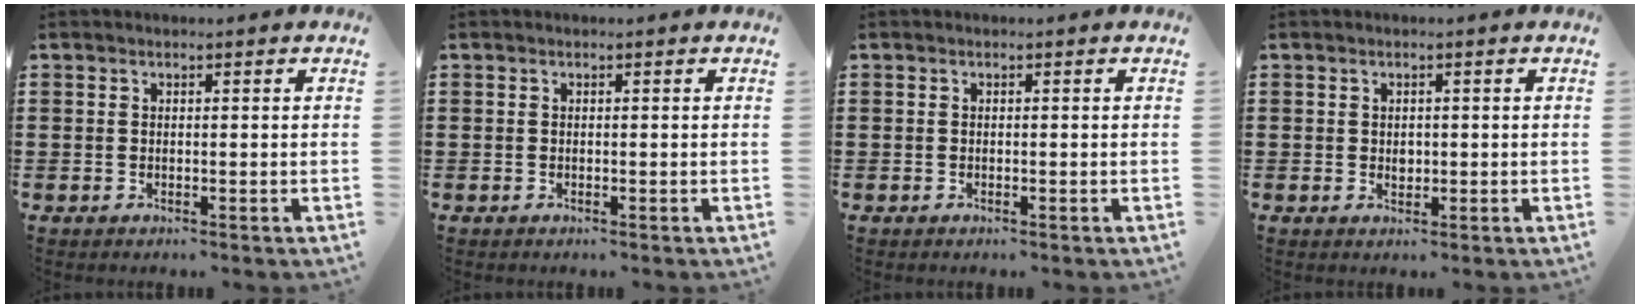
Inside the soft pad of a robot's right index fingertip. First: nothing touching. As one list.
[{"total": 0.0}, {"total": 0.0}, {"total": 1.2, "force": [0.1, 1.0, 0.7], "torque": [-0.014, 0.005, 0.000]}]